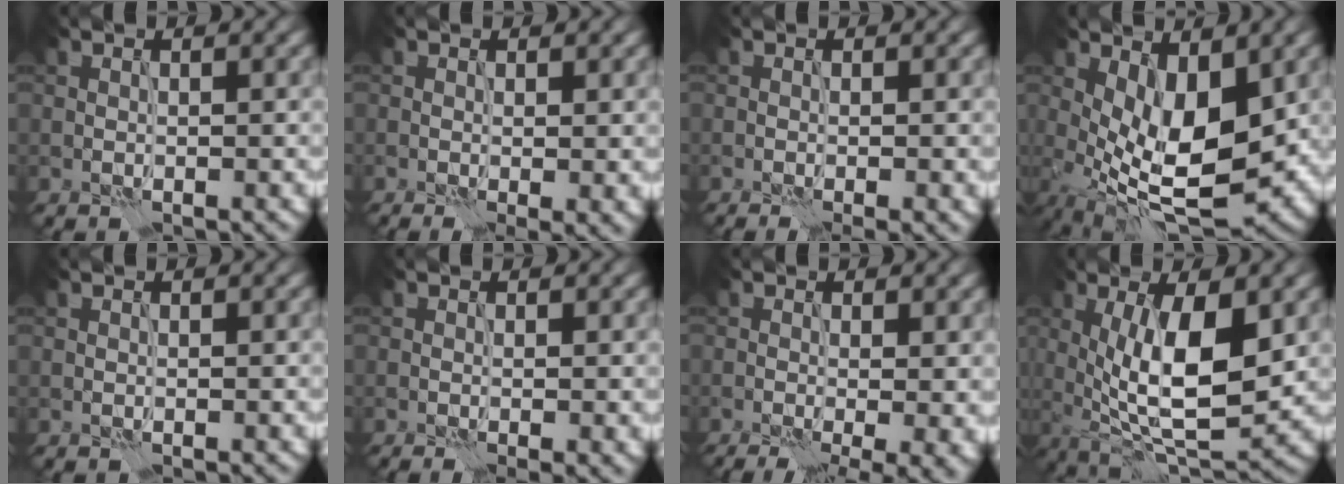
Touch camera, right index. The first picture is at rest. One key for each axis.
{"total": 2.1, "fx": -0.2, "fy": 0.3, "fz": 2.0, "tx": -0.030, "ty": -0.005, "tz": -0.004}
{"total": 1.8, "fx": -0.7, "fy": 0.1, "fz": 1.7, "tx": -0.022, "ty": -0.005, "tz": -0.012}
{"total": 9.0, "fx": -0.4, "fy": 3.8, "fz": 8.2, "tx": -0.154, "ty": -0.009, "tz": -0.007}
{"total": 0.0}
{"total": 1.4, "fx": -0.3, "fy": 0.0, "fz": 1.4, "tx": -0.019, "ty": -0.003, "tz": -0.006}
{"total": 7.5, "fx": -2.0, "fy": 2.7, "fz": 6.7, "tx": -0.062, "ty": -0.011, "tz": -0.022}
{"total": 9.9, "fx": 0.3, "fy": 3.4, "fz": 9.3, "tx": -0.152, "ty": -0.010, "tz": 0.006}